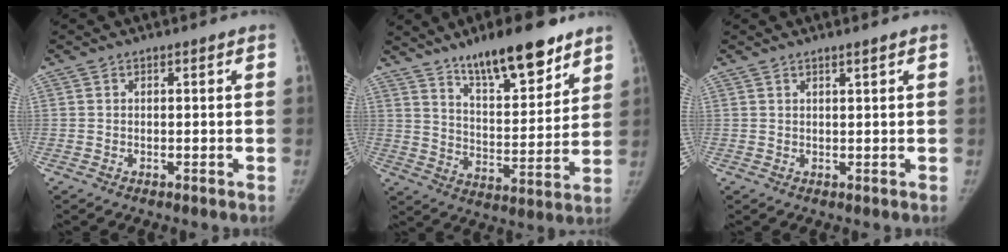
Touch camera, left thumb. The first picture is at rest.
{"total": 16.8, "force": [12.0, 5.2, 10.6], "torque": [-0.127, -0.072, 0.198]}
{"total": 1.1, "force": [0.8, -0.1, 0.7], "torque": [-0.011, -0.006, 0.017]}